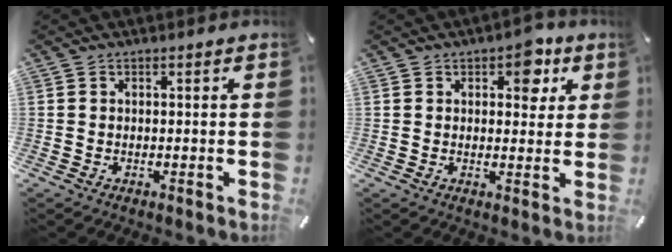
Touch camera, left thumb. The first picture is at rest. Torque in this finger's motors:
{"motor_torque": [1.35, 0.84, 0.88, -0.42, 0.23]}